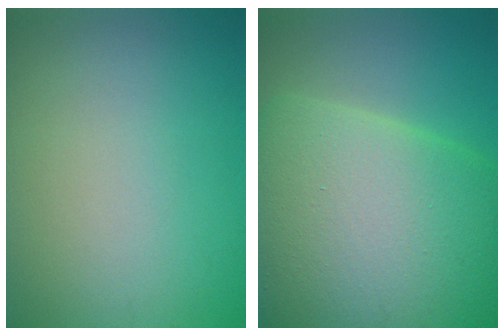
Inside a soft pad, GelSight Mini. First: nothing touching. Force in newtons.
{"total": 14.0, "press": 14.0, "slide": 0.4}